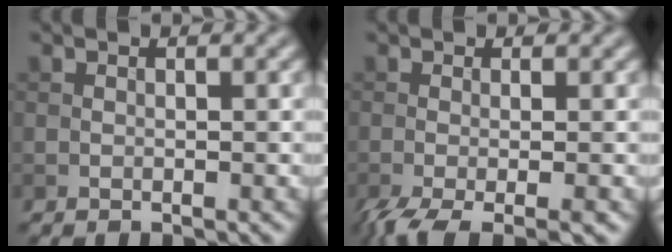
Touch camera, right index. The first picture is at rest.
{"total": 4.6, "force": [-2.4, 1.2, 3.8], "torque": [-0.059, -0.012, -0.048]}